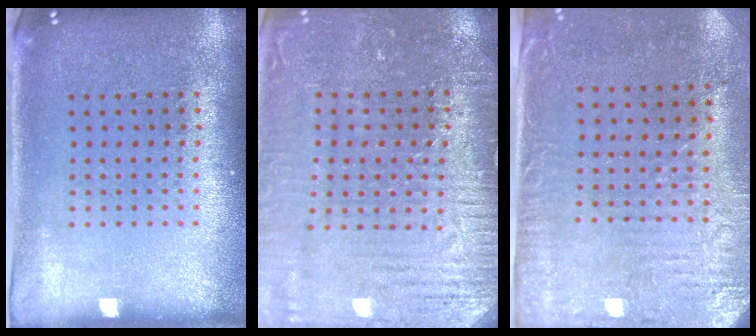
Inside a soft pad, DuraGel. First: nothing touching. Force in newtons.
{"total": 3.3, "press": 3.3, "slide": 0.4}
{"total": 3.1, "press": 2.5, "slide": 1.8}